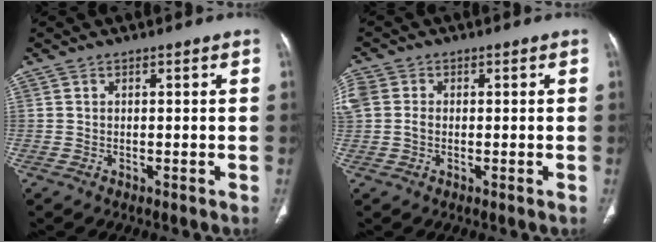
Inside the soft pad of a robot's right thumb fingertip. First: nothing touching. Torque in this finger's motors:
{"motor_torque": [0.88, 0.79, 0.93, -0.24, 0.08]}